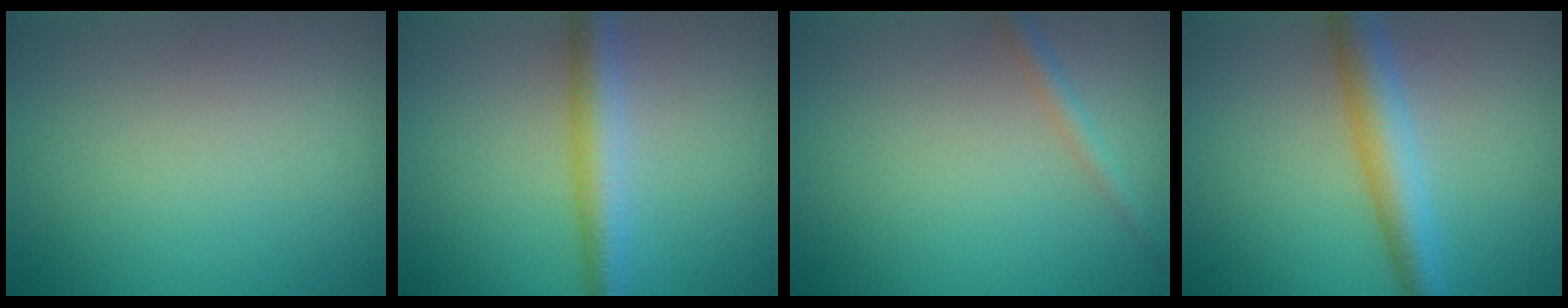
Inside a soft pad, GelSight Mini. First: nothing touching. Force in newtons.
{"total": 3.7, "press": 3.7, "slide": 0.0}
{"total": 1.4, "press": 1.4, "slide": 0.0}
{"total": 4.3, "press": 4.3, "slide": 0.1}